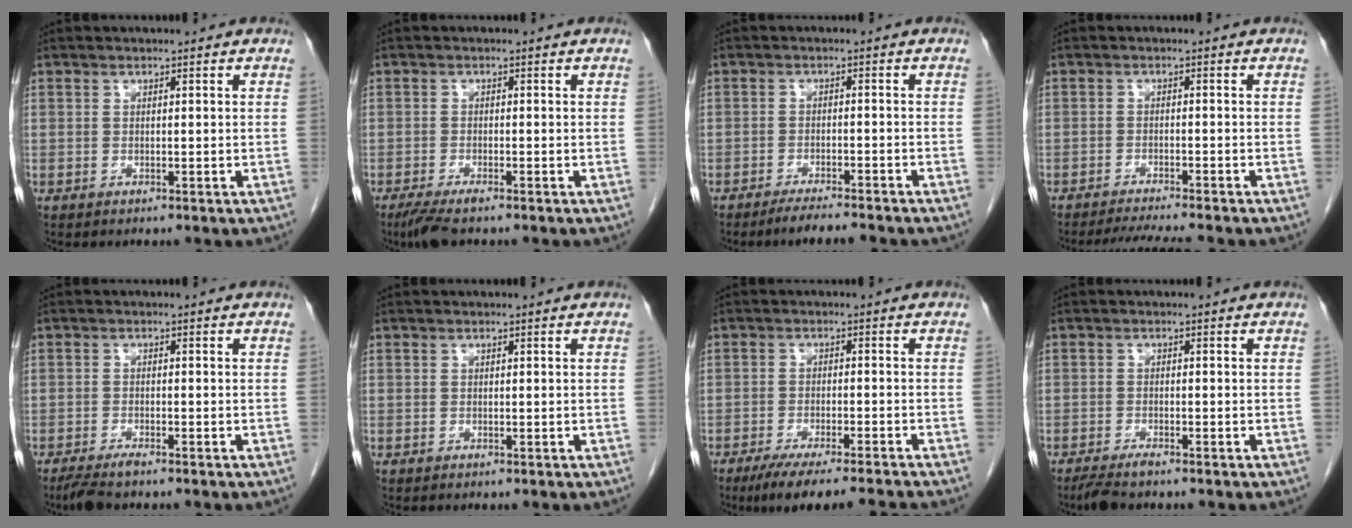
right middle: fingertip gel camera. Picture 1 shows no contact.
{"total": 3.7, "force": [-2.8, 0.5, 2.5], "torque": [-0.047, -0.010, -0.050]}
{"total": 5.8, "force": [-5.1, -0.1, 2.9], "torque": [-0.039, -0.013, -0.079]}
{"total": 6.7, "force": [-6.1, -0.6, 2.7], "torque": [-0.036, -0.013, -0.096]}
{"total": 3.1, "force": [-2.5, 0.3, 1.7], "torque": [-0.035, -0.008, -0.046]}
{"total": 0.0}
{"total": 10.7, "force": [-9.3, -0.3, 5.2], "torque": [-0.065, -0.016, -0.142]}
{"total": 2.7, "force": [-2.3, 0.2, 1.4], "torque": [-0.030, -0.007, -0.042]}